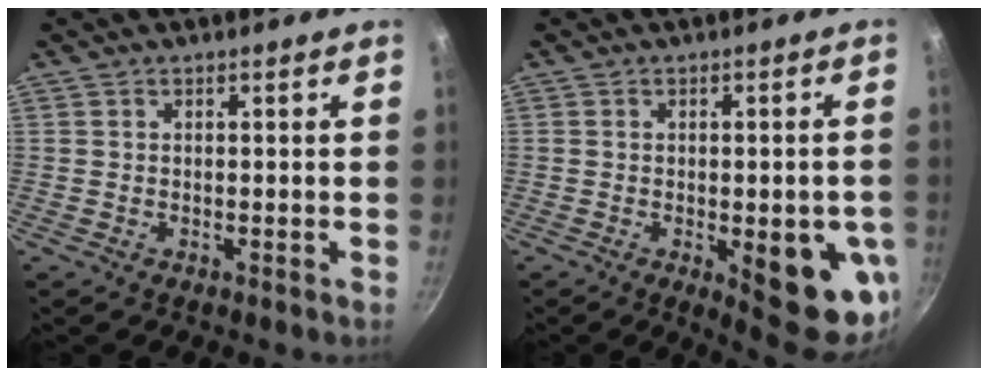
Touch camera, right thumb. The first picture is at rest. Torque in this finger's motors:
{"motor_torque": [2.21, 1.75, 1.67, -0.29, 0.36]}